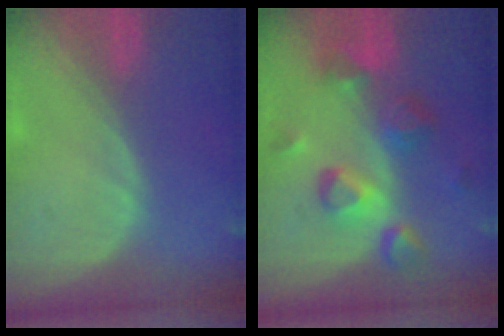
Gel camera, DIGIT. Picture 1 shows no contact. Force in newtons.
{"total": 9.4, "press": 8.2, "slide": 4.6}